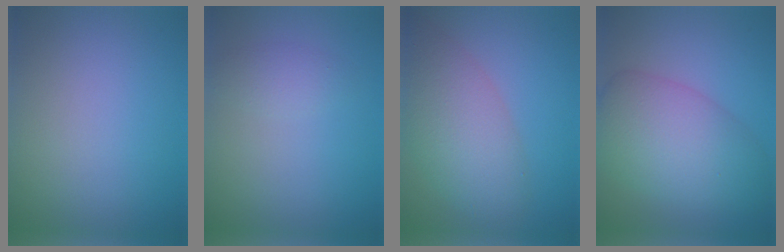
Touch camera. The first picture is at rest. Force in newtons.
{"total": 1.5, "press": 1.5, "slide": 0.1}
{"total": 6.4, "press": 6.4, "slide": 0.4}
{"total": 6.3, "press": 6.2, "slide": 0.6}